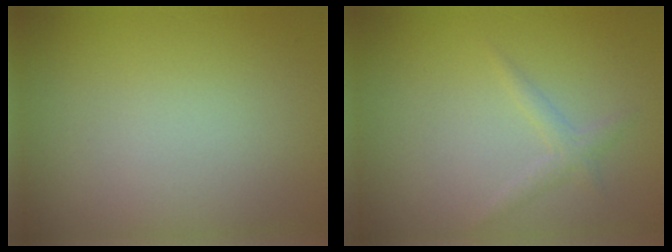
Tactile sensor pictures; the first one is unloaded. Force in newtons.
{"total": 1.3, "press": 1.3, "slide": 0.0}